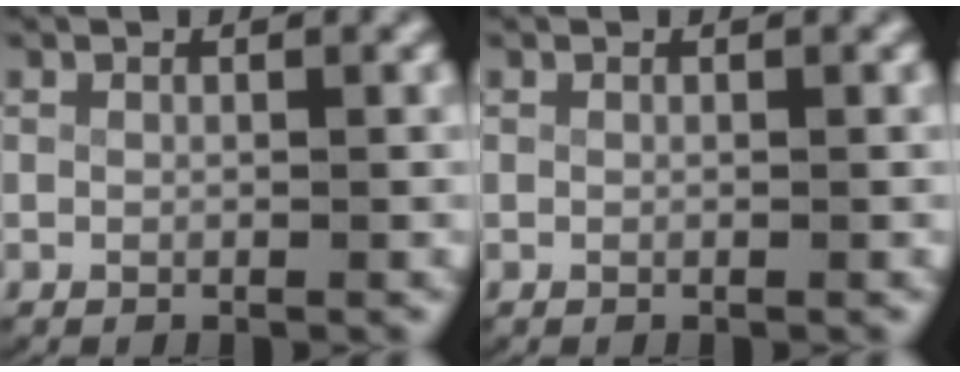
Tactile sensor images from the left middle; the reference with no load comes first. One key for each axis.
{"total": 0.0}